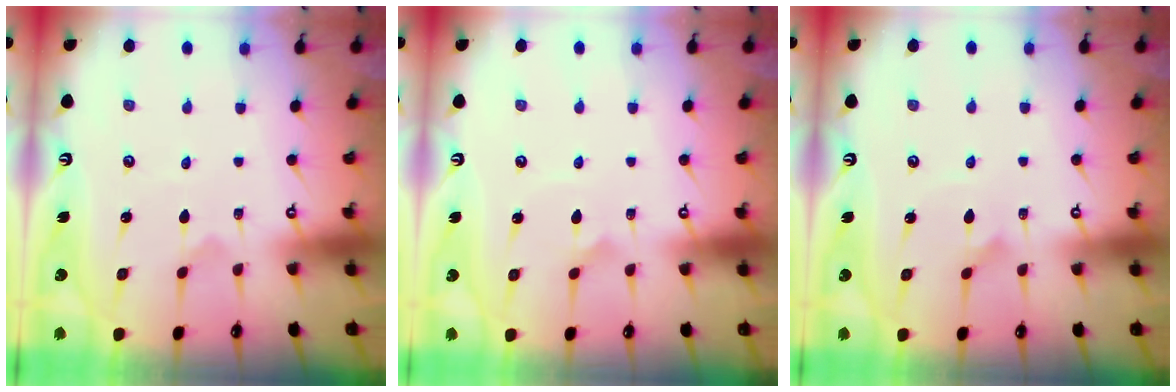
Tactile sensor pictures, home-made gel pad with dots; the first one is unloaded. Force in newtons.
{"total": 2.2, "press": 2.2, "slide": 0.1}
{"total": 1.6, "press": 1.6, "slide": 0.1}